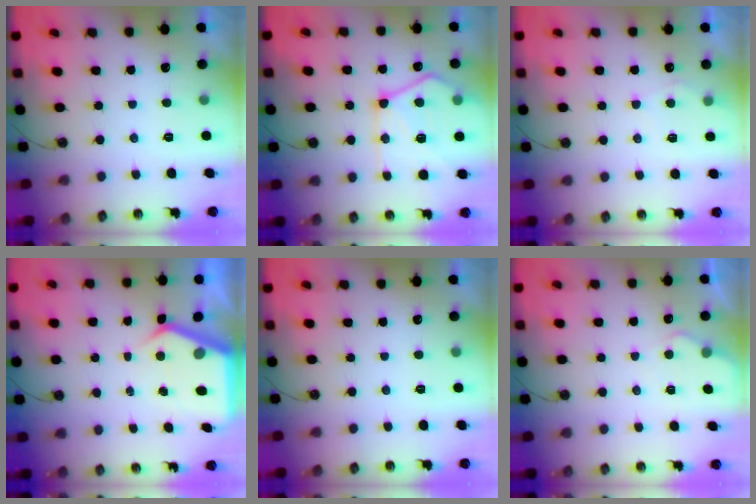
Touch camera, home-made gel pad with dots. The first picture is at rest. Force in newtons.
{"total": 15.7, "press": 15.7, "slide": 1.3}
{"total": 4.9, "press": 4.9, "slide": 0.4}
{"total": 5.9, "press": 5.9, "slide": 0.5}
{"total": 0.0}
{"total": 3.8, "press": 3.8, "slide": 0.4}